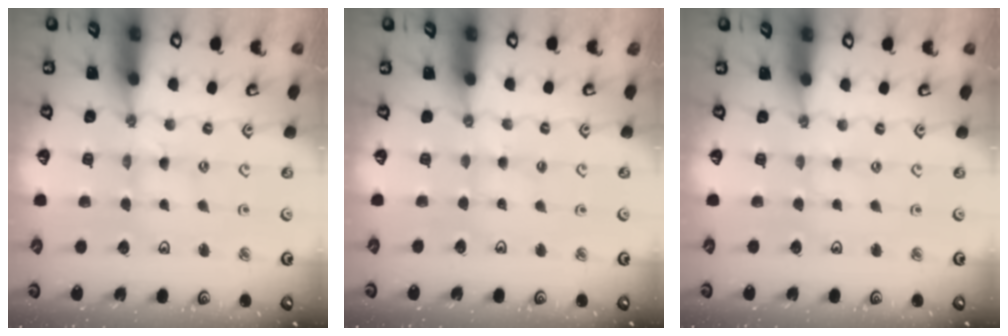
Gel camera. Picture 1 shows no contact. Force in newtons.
{"total": 1.5, "press": 1.5, "slide": 0.3}
{"total": 0.7, "press": 0.6, "slide": 0.1}